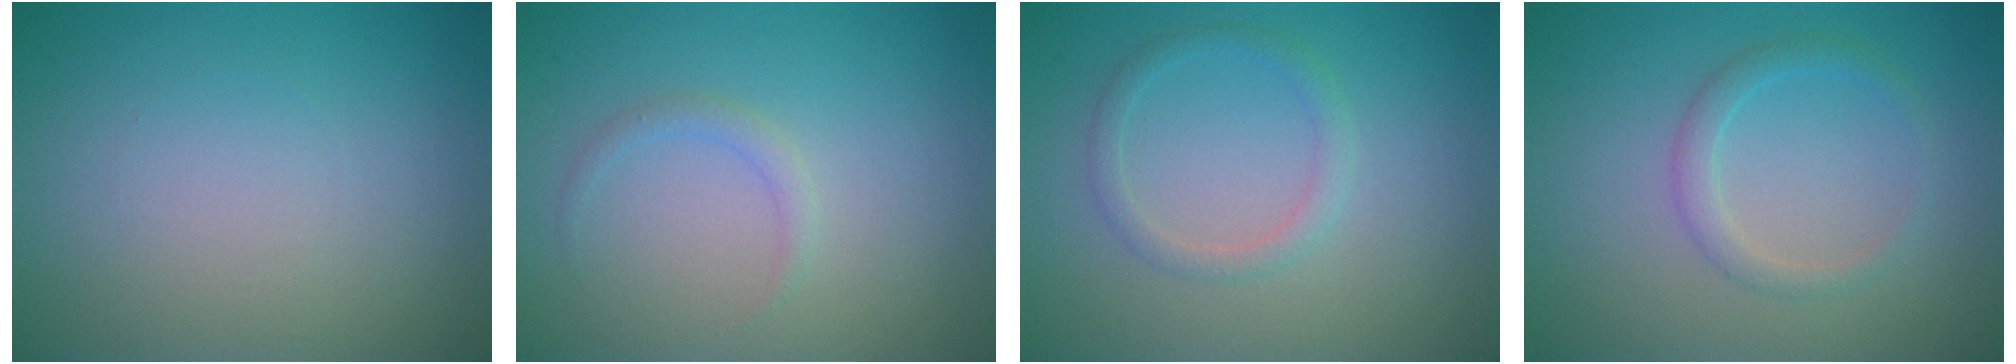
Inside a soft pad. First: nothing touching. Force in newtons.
{"total": 1.0, "press": 1.0, "slide": 0.0}
{"total": 1.6, "press": 1.6, "slide": 0.1}
{"total": 1.7, "press": 1.7, "slide": 0.1}